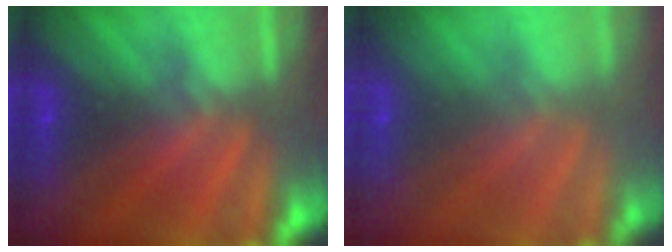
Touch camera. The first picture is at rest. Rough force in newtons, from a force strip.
{"total": 7.0}